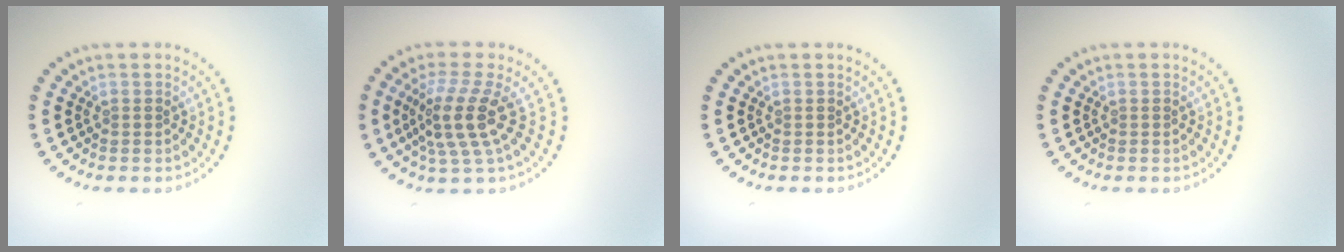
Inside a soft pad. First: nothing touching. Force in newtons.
{"total": 4.2, "press": 3.2, "slide": 2.8}
{"total": 0.0}
{"total": 0.0}